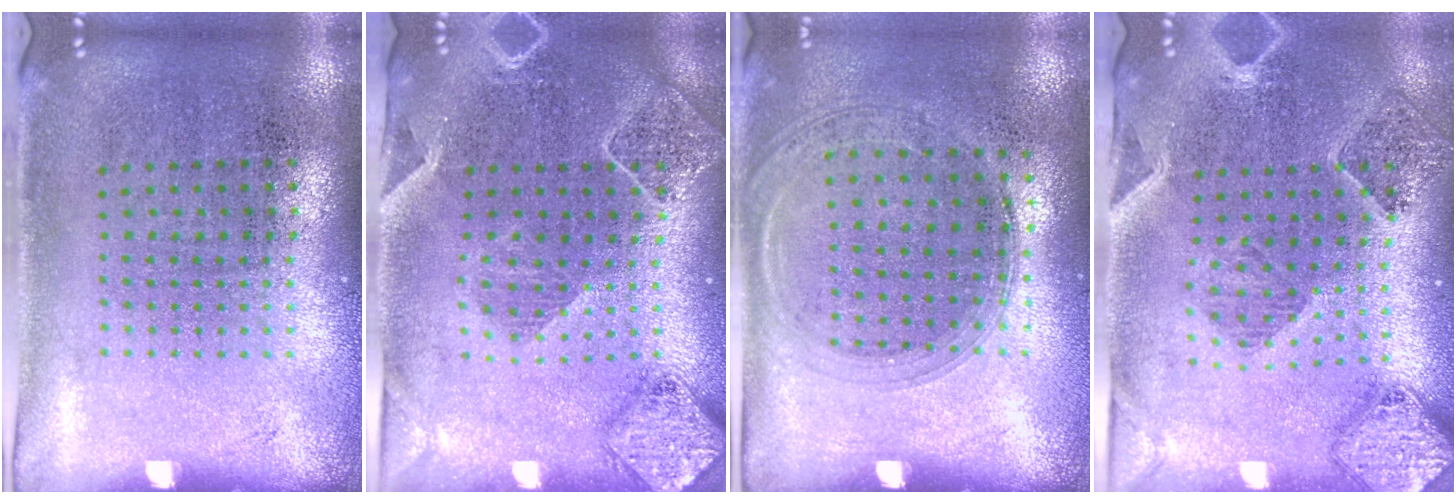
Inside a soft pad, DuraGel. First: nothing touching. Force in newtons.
{"total": 2.3, "press": 2.1, "slide": 0.9}
{"total": 1.4, "press": 1.3, "slide": 0.5}
{"total": 1.5, "press": 1.5, "slide": 0.2}